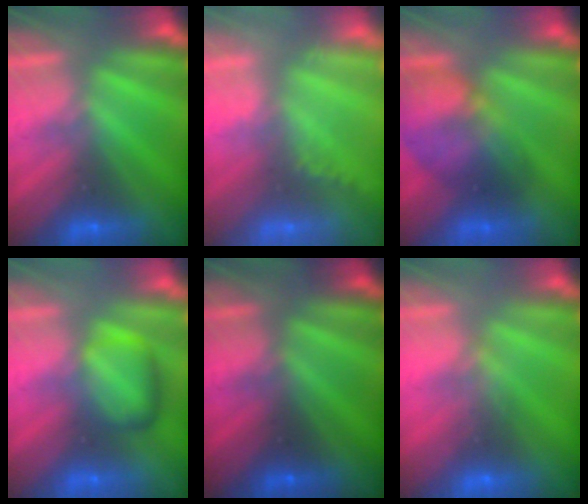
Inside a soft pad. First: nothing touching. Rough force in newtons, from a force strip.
{"total": 1.7}
{"total": 6.8}
{"total": 2.4}
{"total": 2.8}
{"total": 4.7}